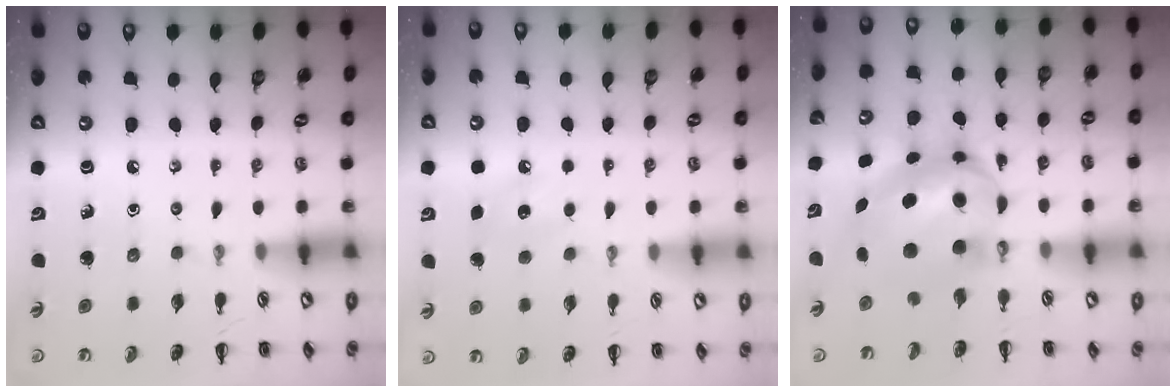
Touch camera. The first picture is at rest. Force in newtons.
{"total": 6.6, "press": 6.4, "slide": 1.6}
{"total": 8.8, "press": 8.6, "slide": 1.9}